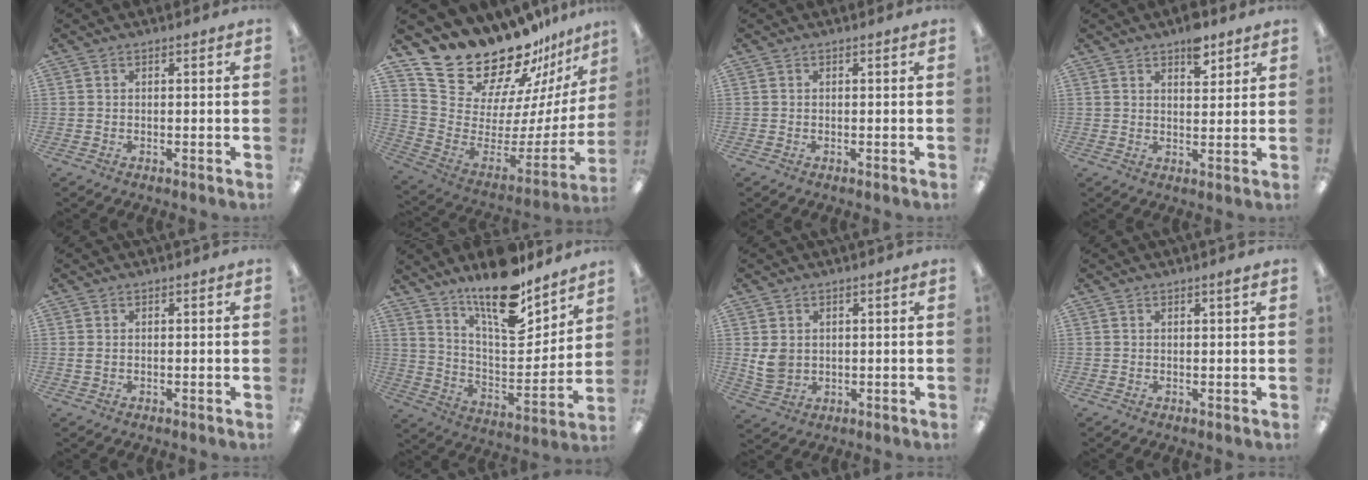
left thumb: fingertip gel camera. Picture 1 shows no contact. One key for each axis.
{"total": 21.7, "fx": 19.6, "fy": 7.3, "fz": 5.8, "tx": -0.102, "ty": -0.174, "tz": 0.365}
{"total": 0.0}
{"total": 6.4, "fx": 4.4, "fy": 3.1, "fz": 3.6, "tx": -0.033, "ty": -0.023, "tz": 0.070}
{"total": 1.0, "fx": 0.3, "fy": 0.6, "fz": 0.8, "tx": -0.016, "ty": 0.003, "tz": 0.005}
{"total": 17.5, "fx": 13.9, "fy": 5.3, "fz": 9.2, "tx": -0.156, "ty": -0.104, "tz": 0.238}
{"total": 5.3, "fx": 1.1, "fy": 4.3, "fz": 2.9, "tx": -0.053, "ty": 0.005, "tz": 0.025}
{"total": 1.0, "fx": 0.8, "fy": 0.2, "fz": 0.6, "tx": -0.012, "ty": 0.002, "tz": 0.013}